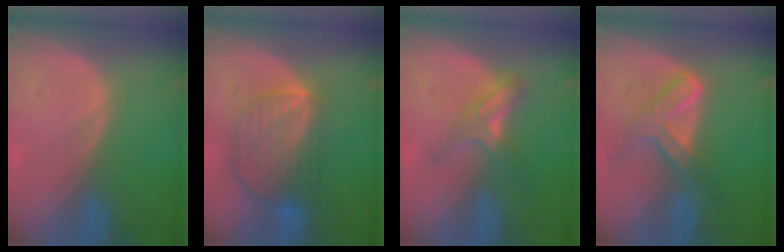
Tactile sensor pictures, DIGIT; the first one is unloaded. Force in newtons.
{"total": 9.0, "press": 7.8, "slide": 4.6}
{"total": 5.6, "press": 4.9, "slide": 2.6}
{"total": 7.2, "press": 6.2, "slide": 3.8}